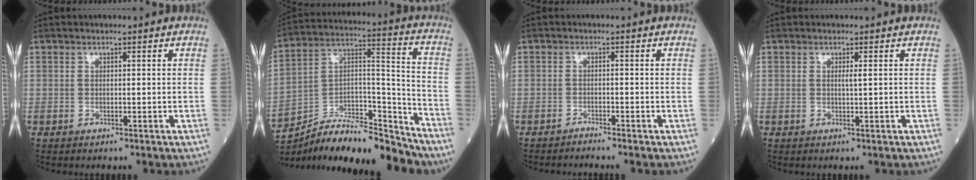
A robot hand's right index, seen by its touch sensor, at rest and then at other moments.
{"total": 19.5, "force": [-17.5, 4.3, 7.7], "torque": [-0.136, 0.033, -0.297]}
{"total": 1.3, "force": [-1.2, -0.4, 0.0], "torque": [0.000, -0.001, -0.022]}
{"total": 0.8, "force": [0.2, -0.2, 0.7], "torque": [-0.016, -0.001, 0.004]}